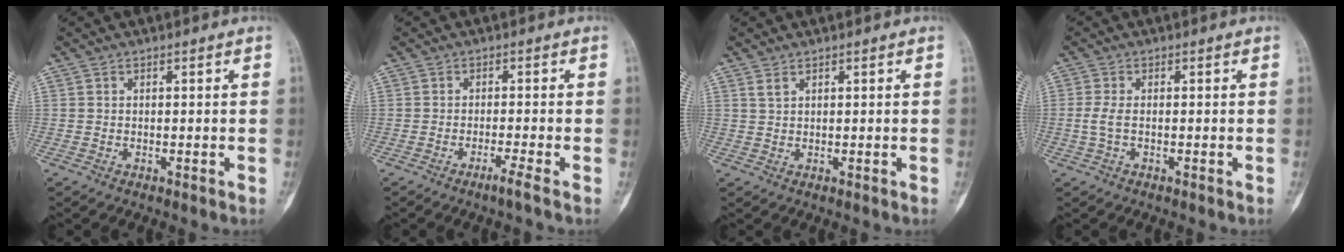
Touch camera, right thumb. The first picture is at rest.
{"total": 2.1, "force": [-1.4, -0.7, 1.4], "torque": [-0.036, 0.002, -0.030]}
{"total": 1.2, "force": [0.9, 0.5, 0.7], "torque": [-0.011, 0.001, 0.021]}
{"total": 2.5, "force": [-0.4, 1.2, 2.2], "torque": [-0.059, 0.001, -0.009]}